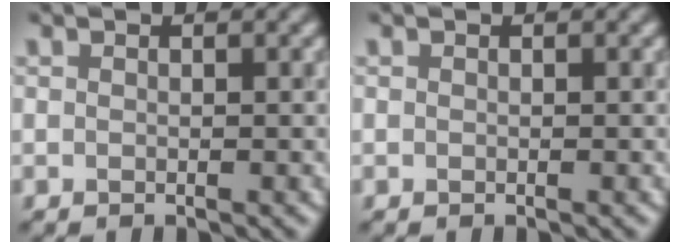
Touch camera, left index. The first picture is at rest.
{"total": 0.0}